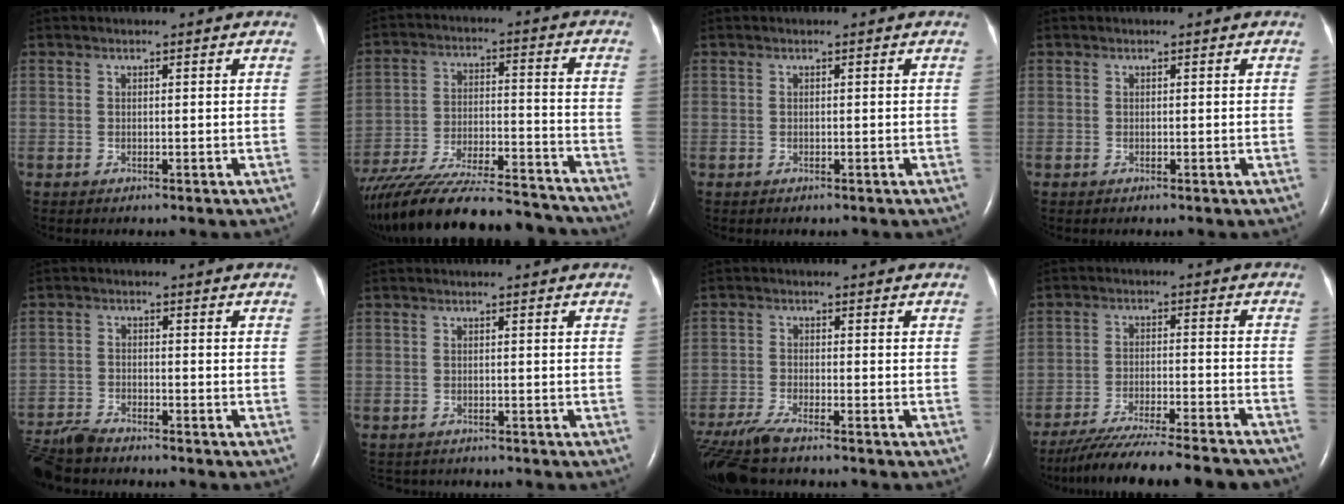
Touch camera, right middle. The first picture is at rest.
{"total": 27.8, "force": [-24.8, 4.5, 11.7], "torque": [-0.205, -0.039, -0.372]}
{"total": 0.0}
{"total": 0.0}
{"total": 6.3, "force": [-6.0, 0.7, 1.7], "torque": [-0.033, -0.023, -0.111]}
{"total": 3.1, "force": [-2.7, 1.3, 0.4], "torque": [-0.009, -0.003, -0.035]}
{"total": 7.9, "force": [-6.6, 0.7, 4.2], "torque": [-0.089, -0.022, -0.122]}
{"total": 20.7, "force": [-18.6, 1.4, 9.0], "torque": [-0.126, -0.035, -0.269]}